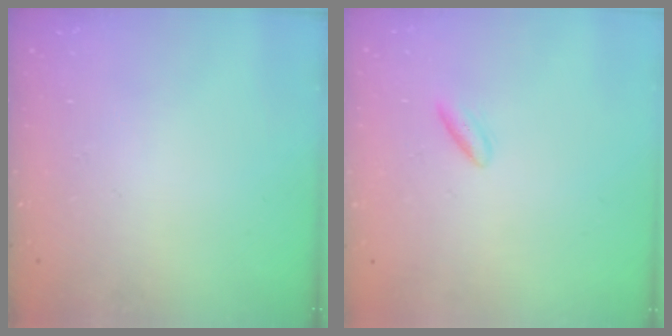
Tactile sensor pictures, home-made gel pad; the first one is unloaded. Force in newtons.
{"total": 2.5, "press": 2.2, "slide": 1.2}